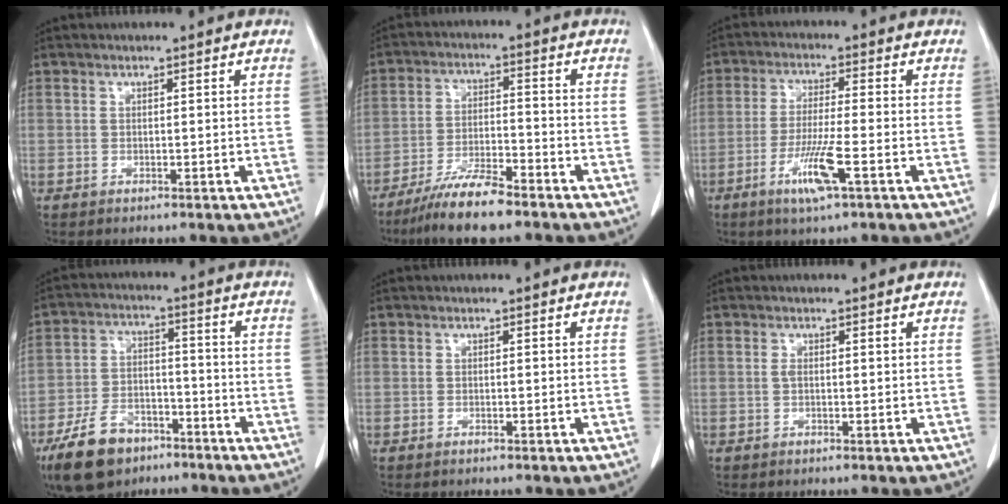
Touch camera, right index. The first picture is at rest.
{"total": 8.3, "force": [-6.7, 0.9, 4.7], "torque": [-0.088, -0.018, -0.125]}
{"total": 7.5, "force": [-3.4, 0.1, 6.6], "torque": [-0.131, -0.015, -0.063]}
{"total": 11.0, "force": [-7.3, 6.1, 5.5], "torque": [-0.117, -0.001, -0.127]}
{"total": 0.0}
{"total": 0.8, "force": [0.2, 0.2, 0.7], "torque": [-0.019, 0.000, 0.002]}